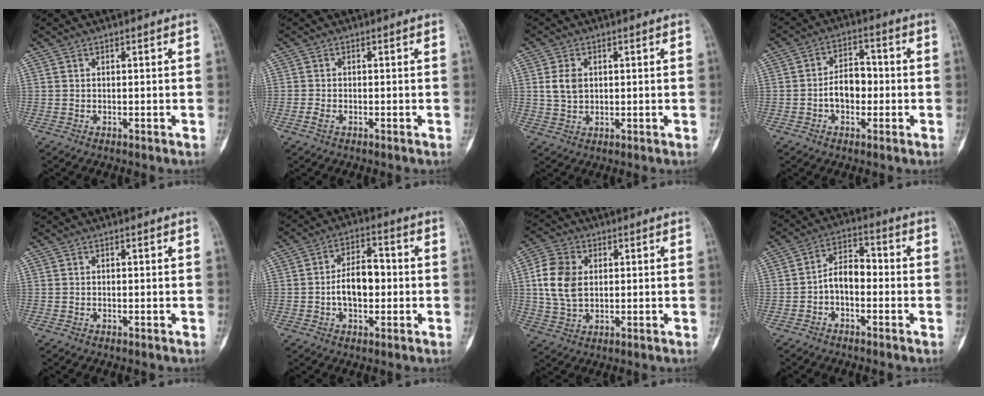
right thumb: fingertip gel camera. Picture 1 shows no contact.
{"total": 1.4, "force": [-0.7, 0.7, 0.9], "torque": [-0.023, 0.001, -0.016]}
{"total": 4.4, "force": [0.8, 3.2, 2.9], "torque": [-0.048, -0.001, 0.019]}
{"total": 7.2, "force": [-1.2, 4.8, 5.2], "torque": [-0.063, 0.026, -0.030]}
{"total": 0.0}
{"total": 8.7, "force": [-0.8, 5.1, 7.0], "torque": [-0.104, 0.024, -0.020]}
{"total": 9.6, "force": [1.2, 6.7, 6.7], "torque": [-0.130, 0.006, 0.024]}
{"total": 6.6, "force": [-1.6, 4.1, 4.9], "torque": [-0.067, 0.036, -0.041]}